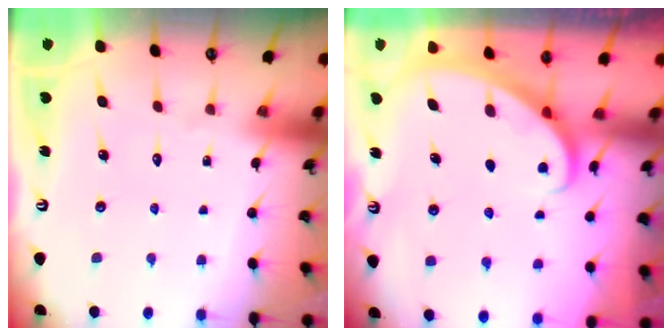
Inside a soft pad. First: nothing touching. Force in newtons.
{"total": 2.7, "press": 2.7, "slide": 0.2}